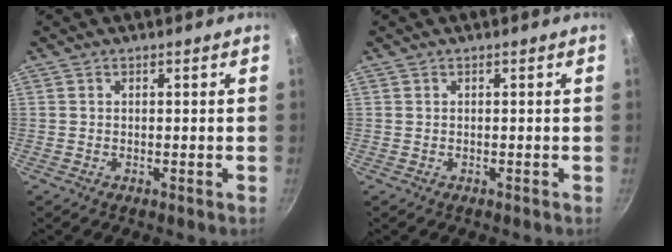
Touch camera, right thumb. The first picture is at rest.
{"total": 0.0}